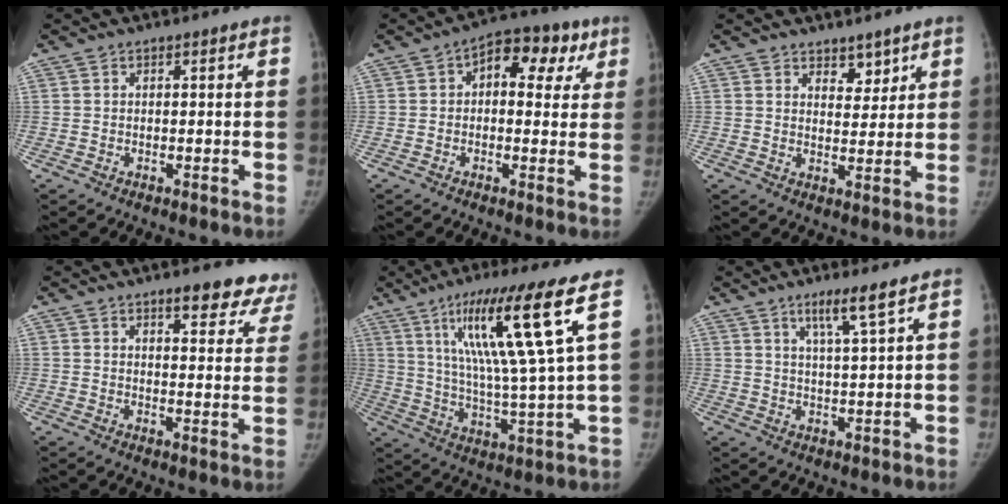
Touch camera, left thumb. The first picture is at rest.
{"total": 10.6, "force": [3.7, 6.8, 7.3], "torque": [-0.049, 0.018, 0.042]}
{"total": 4.1, "force": [3.0, 2.4, 1.4], "torque": [0.011, -0.022, 0.049]}
{"total": 11.6, "force": [9.4, 4.1, 5.3], "torque": [-0.008, -0.048, 0.093]}
{"total": 18.4, "force": [8.1, 0.5, 16.5], "torque": [-0.287, -0.036, 0.138]}
{"total": 5.4, "force": [3.5, -0.3, 4.1], "torque": [-0.075, -0.026, 0.066]}